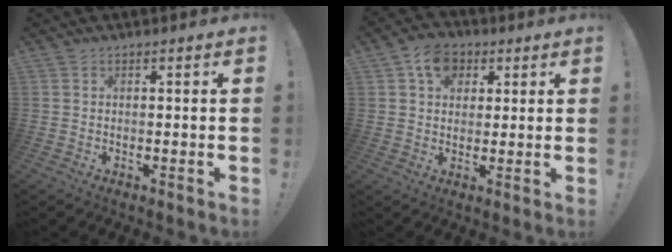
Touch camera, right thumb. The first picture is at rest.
{"total": 9.2, "force": [3.9, 7.2, 4.2], "torque": [-0.062, -0.009, 0.076]}